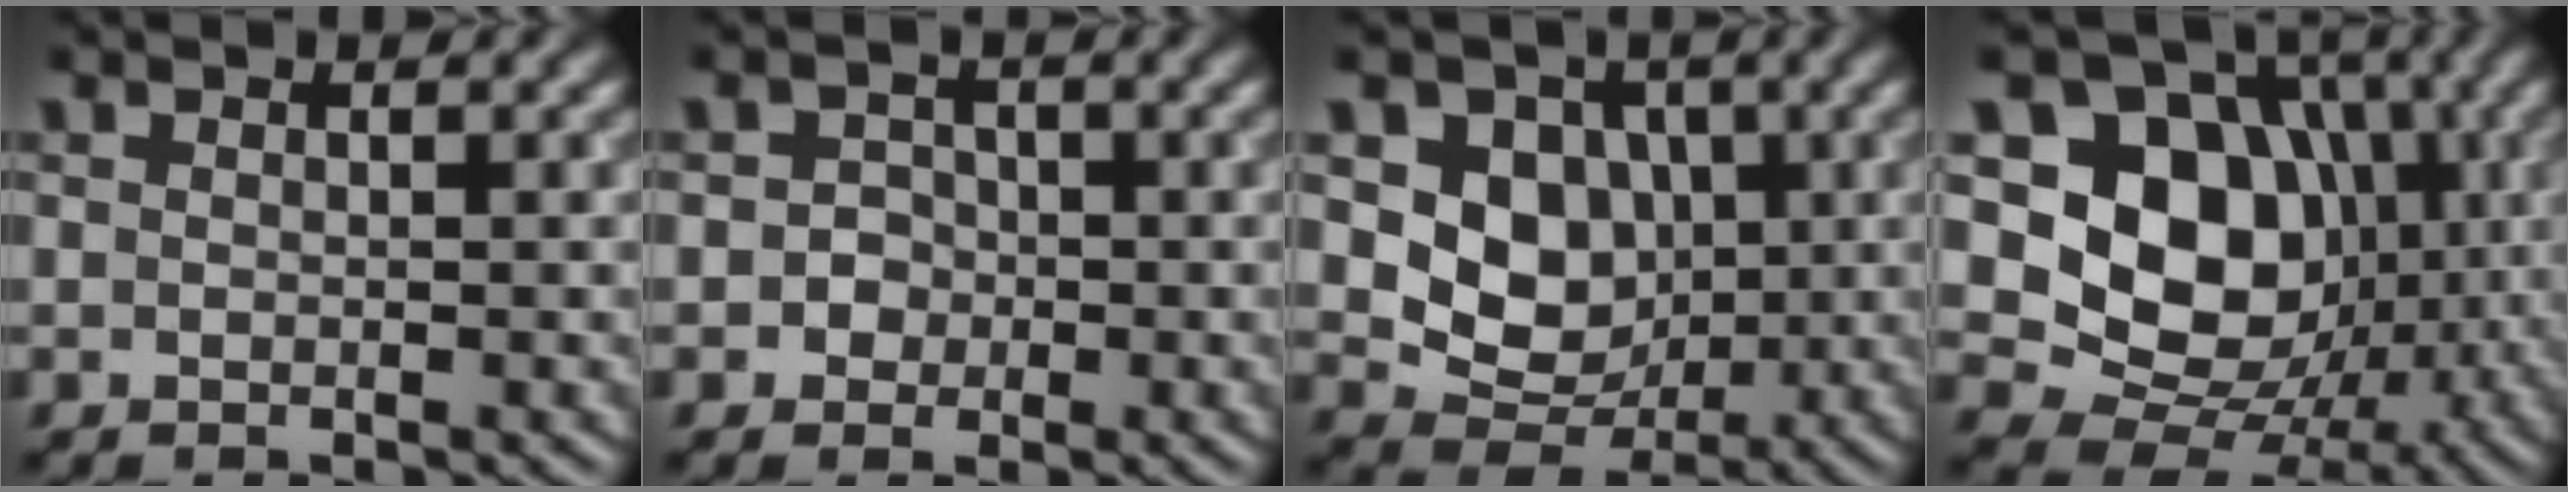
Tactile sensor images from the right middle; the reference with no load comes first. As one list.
[{"total": 1.7, "force": [-0.3, 1.7, 0.3], "torque": [0.021, 0.000, -0.013]}, {"total": 6.5, "force": [1.0, 5.3, 3.6], "torque": [-0.054, -0.007, 0.009]}, {"total": 12.0, "force": [0.9, 9.5, 7.3], "torque": [-0.107, -0.007, 0.003]}]